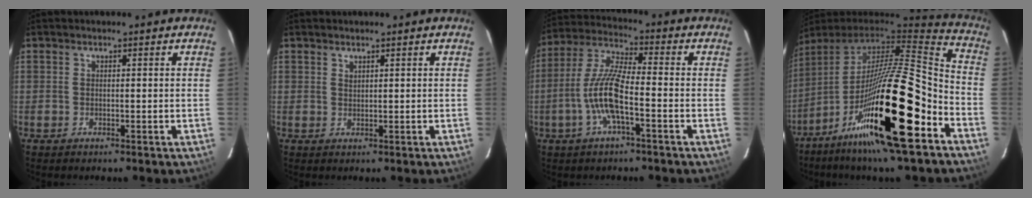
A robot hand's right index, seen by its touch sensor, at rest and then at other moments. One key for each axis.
{"total": 0.8, "fx": 0.7, "fy": 0.3, "fz": 0.2, "tx": -0.004, "ty": 0.002, "tz": 0.015}
{"total": 10.8, "fx": -3.6, "fy": 2.2, "fz": 10.0, "tx": -0.214, "ty": -0.001, "tz": -0.070}
{"total": 29.7, "fx": -15.1, "fy": 5.0, "fz": 25.0, "tx": -0.415, "ty": -0.058, "tz": -0.266}